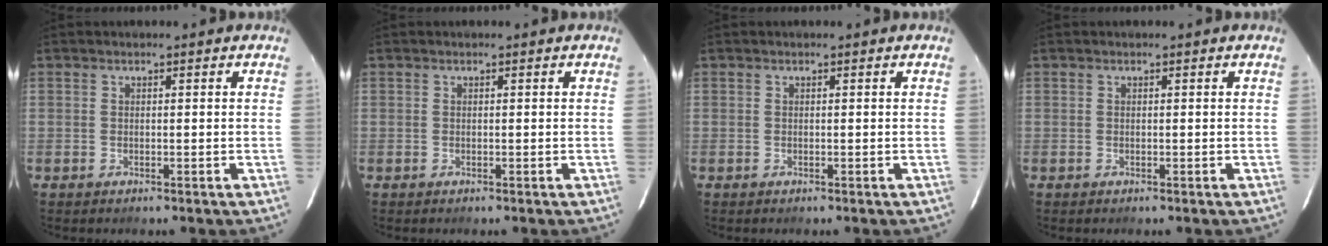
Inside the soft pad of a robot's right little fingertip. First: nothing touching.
{"total": 0.0}
{"total": 0.0}
{"total": 0.0}